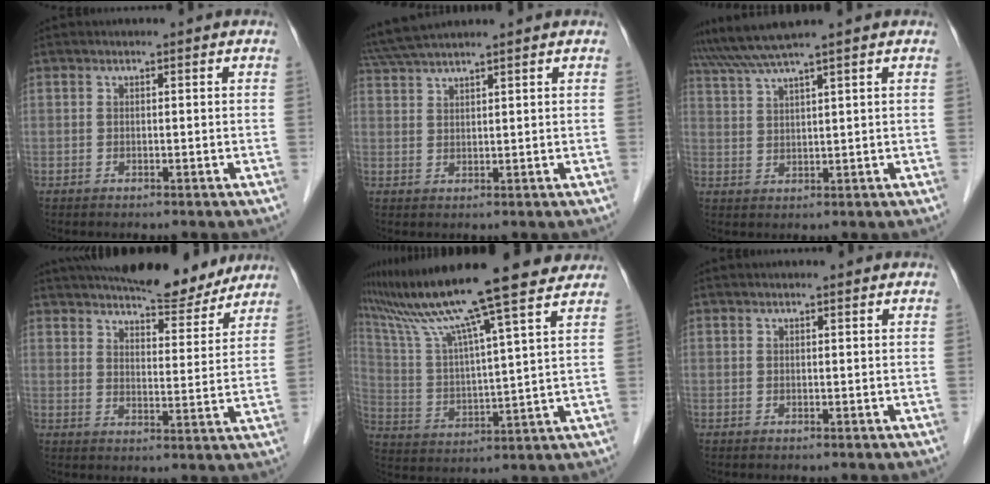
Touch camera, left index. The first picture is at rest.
{"total": 7.5, "force": [6.7, -0.6, 3.4], "torque": [-0.064, 0.039, 0.119]}
{"total": 5.3, "force": [4.5, -1.8, 2.2], "torque": [-0.049, 0.015, 0.093]}
{"total": 16.0, "force": [14.4, 3.6, 6.1], "torque": [-0.083, 0.004, 0.195]}
{"total": 20.6, "force": [17.1, -0.5, 11.4], "torque": [-0.198, 0.016, 0.270]}
{"total": 1.0, "force": [0.9, 0.1, 0.4], "torque": [-0.009, 0.013, 0.016]}